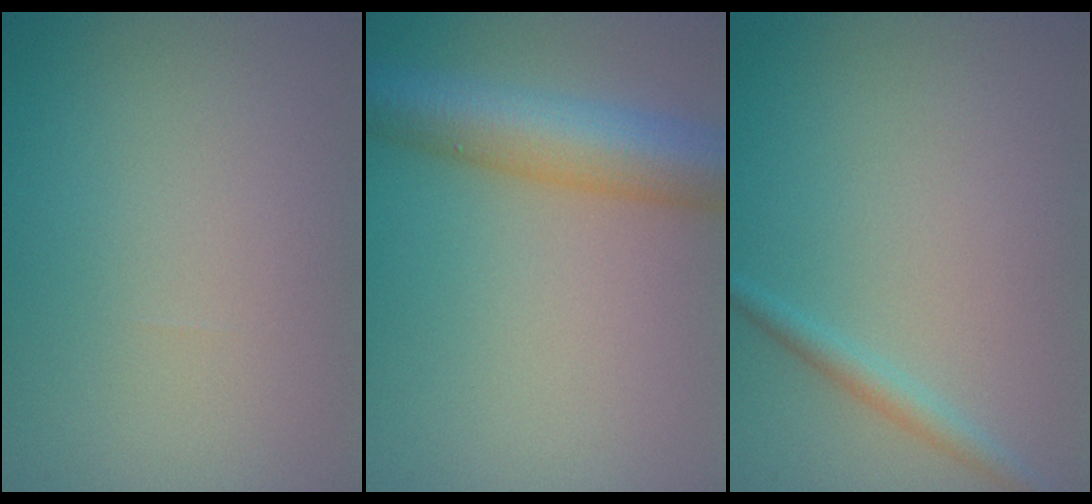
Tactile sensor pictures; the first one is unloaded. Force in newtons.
{"total": 8.1, "press": 8.1, "slide": 0.3}
{"total": 1.4, "press": 1.4, "slide": 0.1}